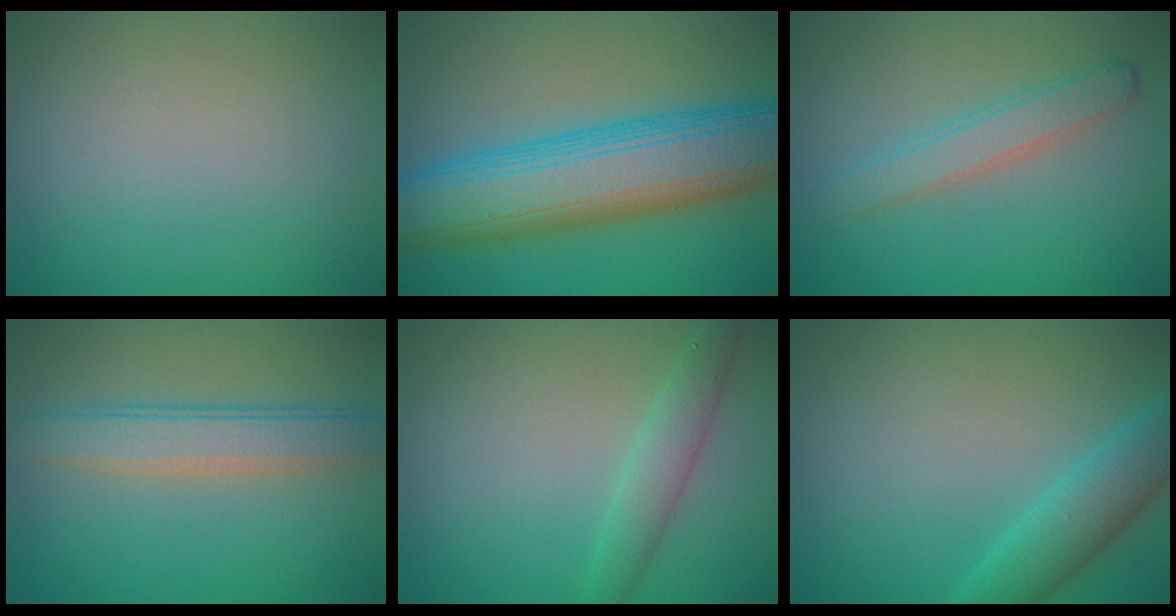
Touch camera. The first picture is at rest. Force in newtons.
{"total": 11.4, "press": 11.4, "slide": 0.3}
{"total": 2.6, "press": 2.6, "slide": 0.2}
{"total": 3.8, "press": 3.8, "slide": 0.2}
{"total": 2.3, "press": 2.3, "slide": 0.0}
{"total": 4.0, "press": 4.0, "slide": 0.2}